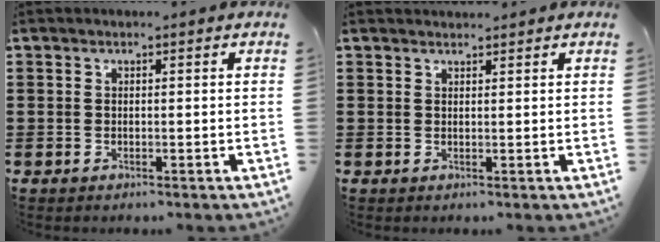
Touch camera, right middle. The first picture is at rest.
{"total": 1.2, "force": [1.2, 0.0, -0.1], "torque": [-0.002, -0.003, 0.023]}